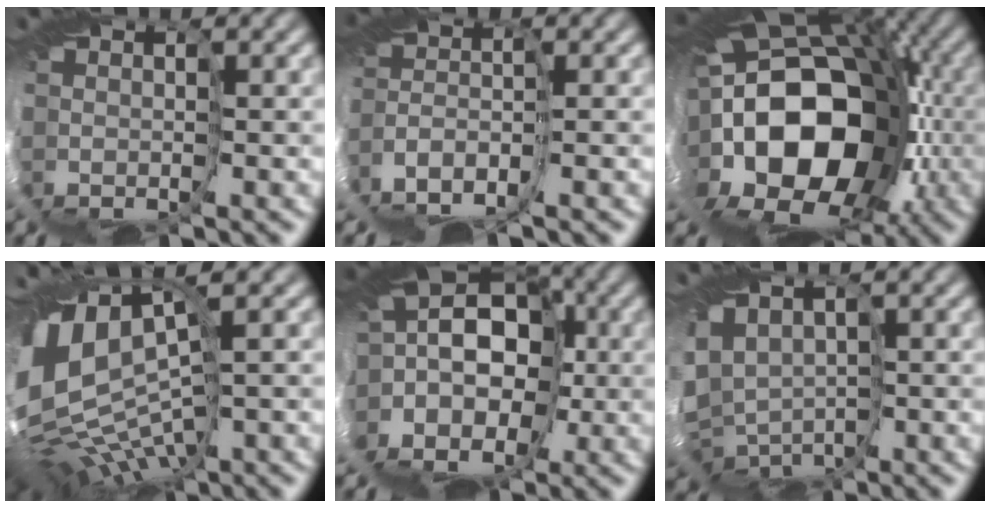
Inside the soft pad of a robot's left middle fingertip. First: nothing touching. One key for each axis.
{"total": 4.6, "fx": -4.3, "fy": -0.8, "fz": 1.3, "tx": -0.072, "ty": 0.002, "tz": -0.083}
{"total": 15.5, "fx": -3.9, "fy": 10.2, "fz": 11.0, "tx": -0.200, "ty": 0.017, "tz": -0.095}
{"total": 9.2, "fx": -0.9, "fy": 3.8, "fz": 8.3, "tx": -0.183, "ty": -0.005, "tz": 0.024}
{"total": 8.3, "fx": -2.6, "fy": 6.5, "fz": 4.4, "tx": -0.108, "ty": 0.021, "tz": -0.061}
{"total": 5.1, "fx": -2.1, "fy": 3.8, "fz": 2.8, "tx": -0.110, "ty": -0.014, "tz": -0.003}